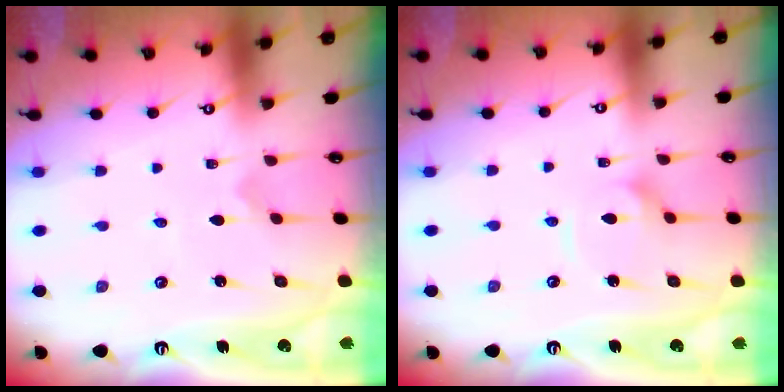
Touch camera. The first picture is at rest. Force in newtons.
{"total": 2.7, "press": 2.7, "slide": 0.3}